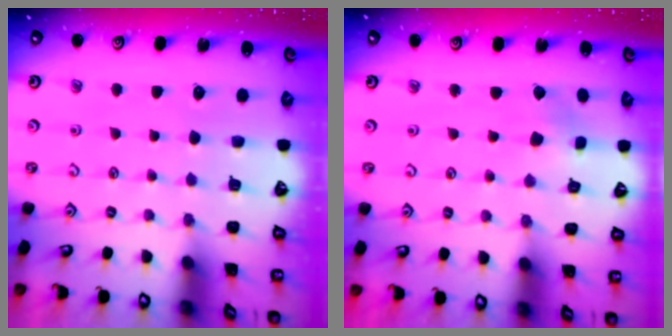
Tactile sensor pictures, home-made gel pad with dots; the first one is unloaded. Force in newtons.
{"total": 2.6, "press": 2.6, "slide": 0.3}